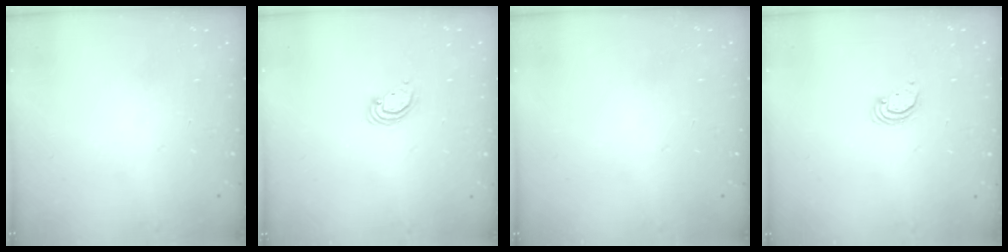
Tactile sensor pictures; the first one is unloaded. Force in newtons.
{"total": 2.7, "press": 2.7, "slide": 0.2}
{"total": 0.0}
{"total": 2.7, "press": 2.7, "slide": 0.2}